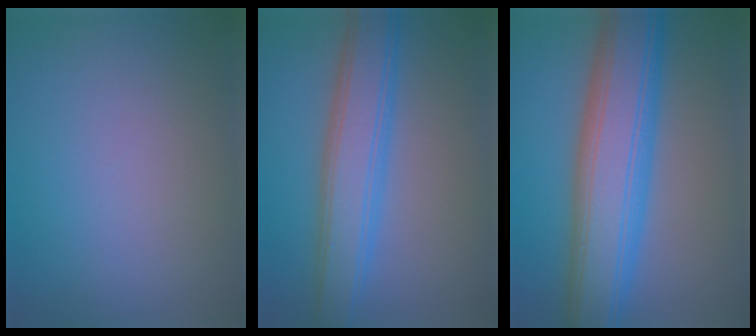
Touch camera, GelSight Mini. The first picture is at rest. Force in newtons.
{"total": 6.1, "press": 6.1, "slide": 0.3}
{"total": 10.3, "press": 10.3, "slide": 0.1}